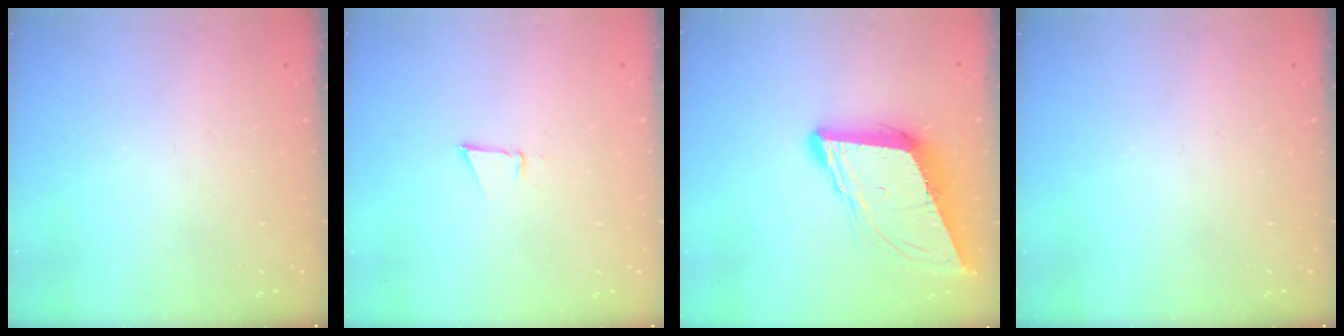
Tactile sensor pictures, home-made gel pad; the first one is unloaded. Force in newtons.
{"total": 2.7, "press": 2.6, "slide": 0.8}
{"total": 11.6, "press": 11.0, "slide": 3.8}
{"total": 0.0}